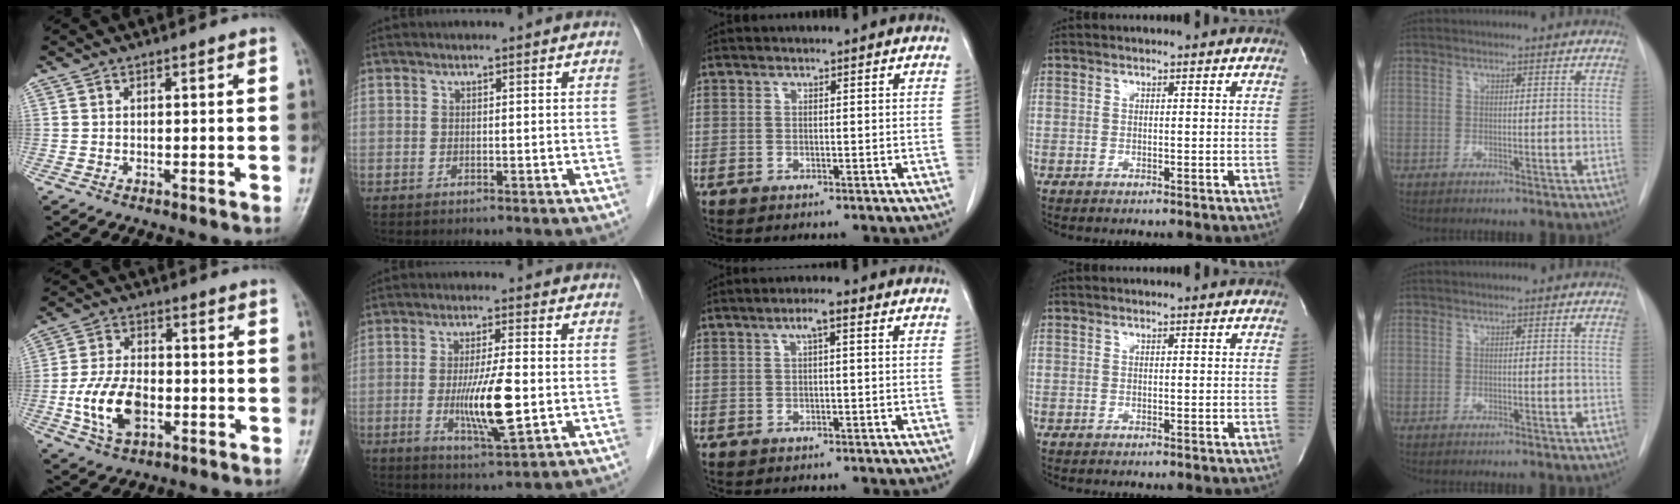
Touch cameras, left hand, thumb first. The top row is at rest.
{"thumb": {"total": 11.4, "force": [-2.8, 7.0, 8.5], "torque": [-0.156, 0.010, -0.052]}, "index": {"total": 8.7, "force": [-1.2, 0.7, 8.6], "torque": [-0.160, -0.021, -0.023]}, "middle": {"total": 2.4, "force": [0.9, 0.4, 2.2], "torque": [-0.039, 0.009, 0.015]}}